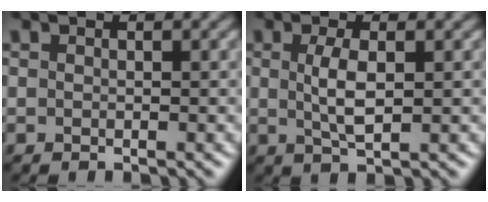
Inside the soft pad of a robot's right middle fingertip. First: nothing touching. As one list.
[{"total": 2.8, "force": [0.3, 0.8, 2.7], "torque": [-0.059, 0.000, 0.007]}]